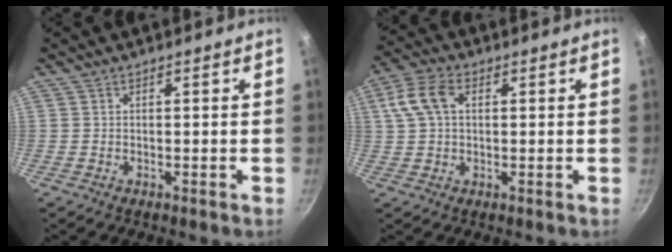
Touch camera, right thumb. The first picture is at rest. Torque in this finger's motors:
{"motor_torque": [-0.63, 0.76, 0.12, -0.04, 0.16]}